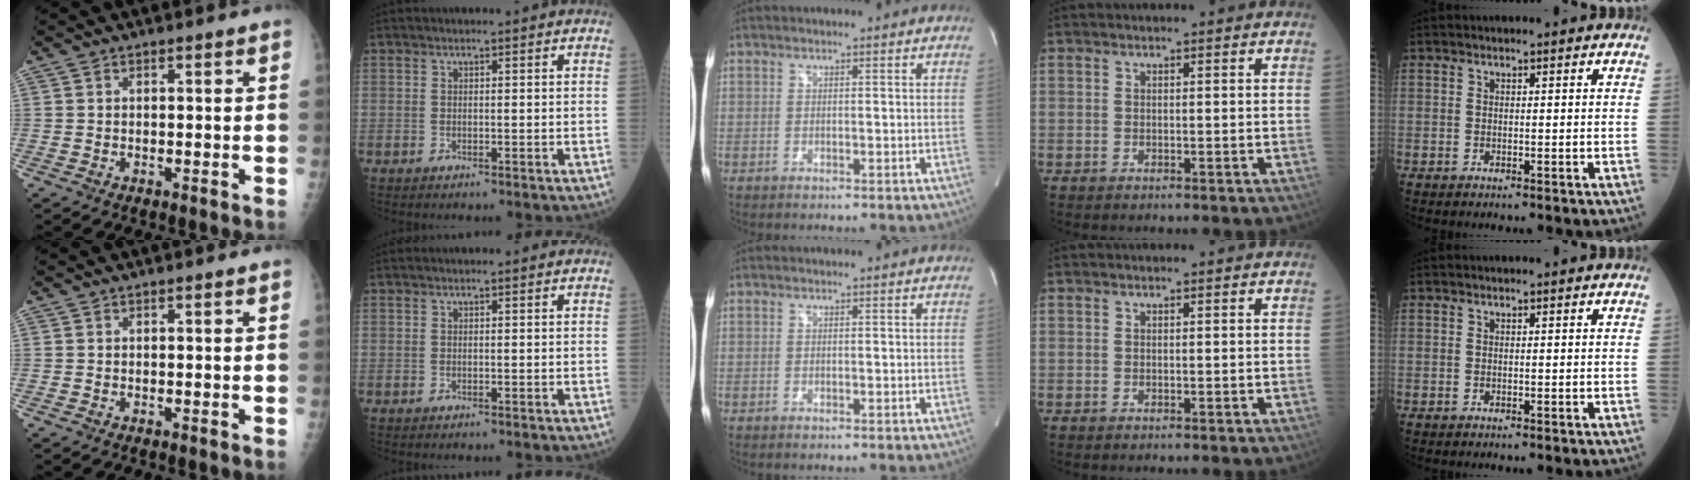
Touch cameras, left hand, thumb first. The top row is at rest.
{}